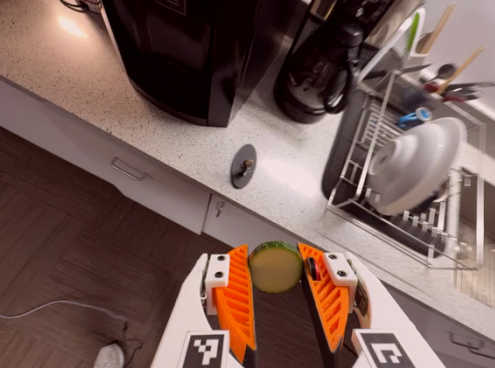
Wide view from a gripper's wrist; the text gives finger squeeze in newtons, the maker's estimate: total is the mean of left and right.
{"total": 10.4, "left": 10.4, "right": 10.5}